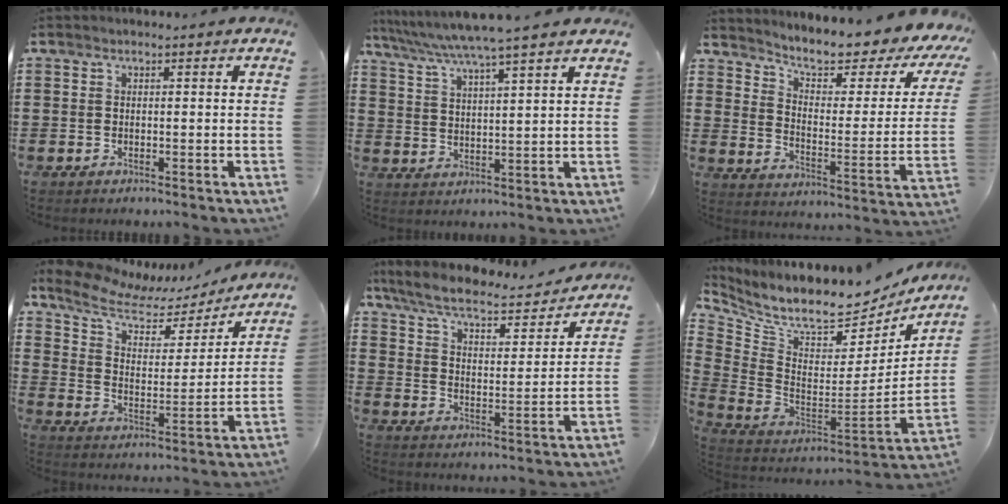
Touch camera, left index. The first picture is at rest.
{"total": 6.1, "force": [5.5, -0.9, 2.6], "torque": [-0.071, -0.031, 0.092]}
{"total": 5.6, "force": [4.6, 1.3, 2.9], "torque": [-0.069, -0.035, 0.072]}
{"total": 8.3, "force": [6.7, 3.2, 3.8], "torque": [-0.106, -0.029, 0.116]}
{"total": 6.7, "force": [5.8, 1.1, 3.0], "torque": [-0.086, -0.034, 0.097]}
{"total": 8.5, "force": [7.3, 1.9, 3.9], "torque": [-0.096, -0.074, 0.124]}